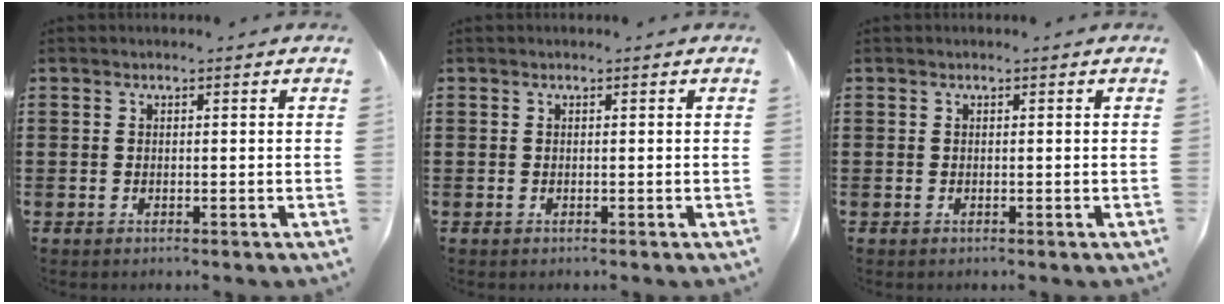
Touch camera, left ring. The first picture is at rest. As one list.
[{"total": 0.0}, {"total": 0.0}]